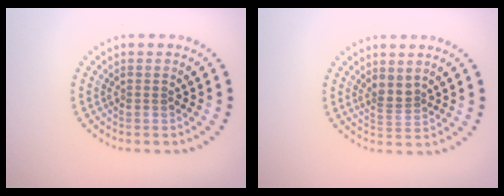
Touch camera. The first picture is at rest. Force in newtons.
{"total": 1.9, "press": 1.3, "slide": 1.3}